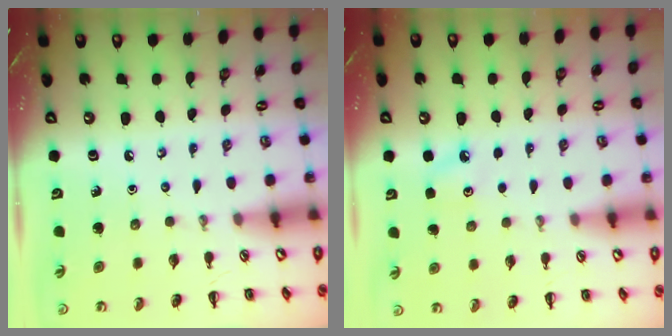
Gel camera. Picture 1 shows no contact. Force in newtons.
{"total": 6.0, "press": 5.8, "slide": 1.6}